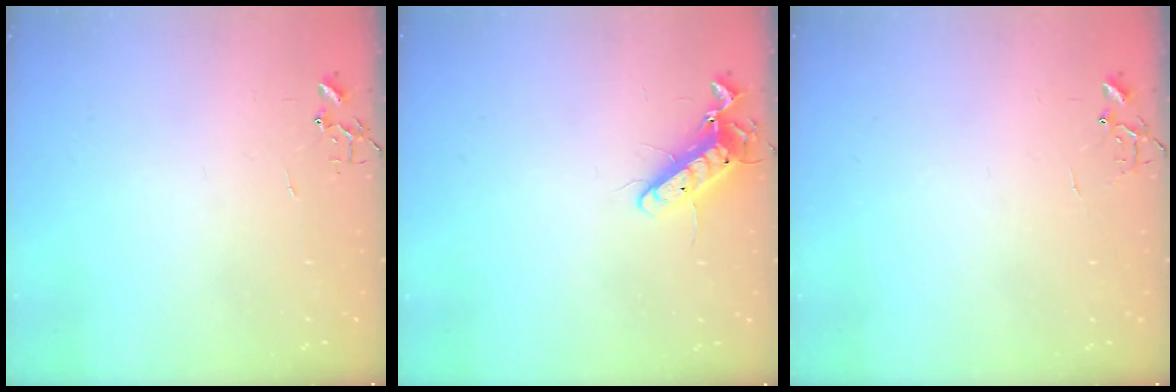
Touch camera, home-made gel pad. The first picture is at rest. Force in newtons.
{"total": 12.1, "press": 12.0, "slide": 1.4}
{"total": 5.8, "press": 5.8, "slide": 0.5}